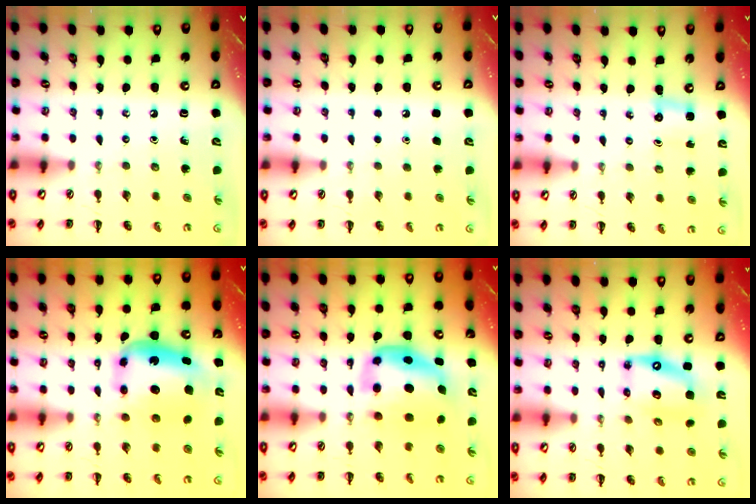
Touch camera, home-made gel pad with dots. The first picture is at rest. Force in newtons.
{"total": 1.8, "press": 1.7, "slide": 0.1}
{"total": 1.8, "press": 1.7, "slide": 0.5}
{"total": 7.0, "press": 6.7, "slide": 2.2}
{"total": 6.6, "press": 6.4, "slide": 1.5}
{"total": 13.5, "press": 13.1, "slide": 3.4}